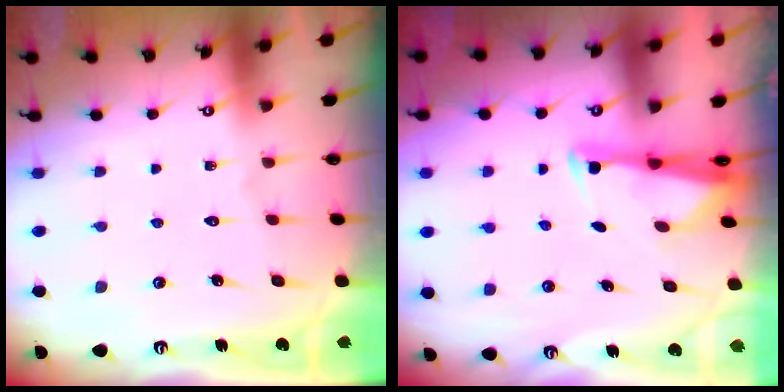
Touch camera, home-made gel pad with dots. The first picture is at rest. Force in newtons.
{"total": 2.9, "press": 2.8, "slide": 0.8}